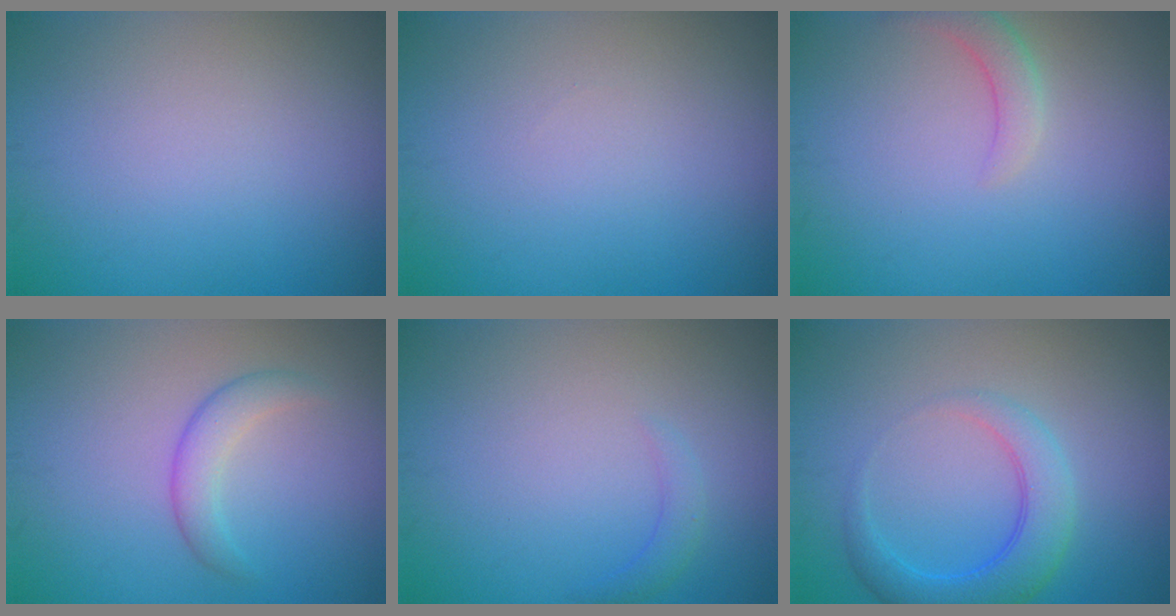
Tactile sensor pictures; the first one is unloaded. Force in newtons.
{"total": 0.0}
{"total": 2.1, "press": 2.1, "slide": 0.3}
{"total": 2.3, "press": 2.3, "slide": 0.0}
{"total": 1.3, "press": 1.3, "slide": 0.1}
{"total": 4.1, "press": 4.1, "slide": 0.2}